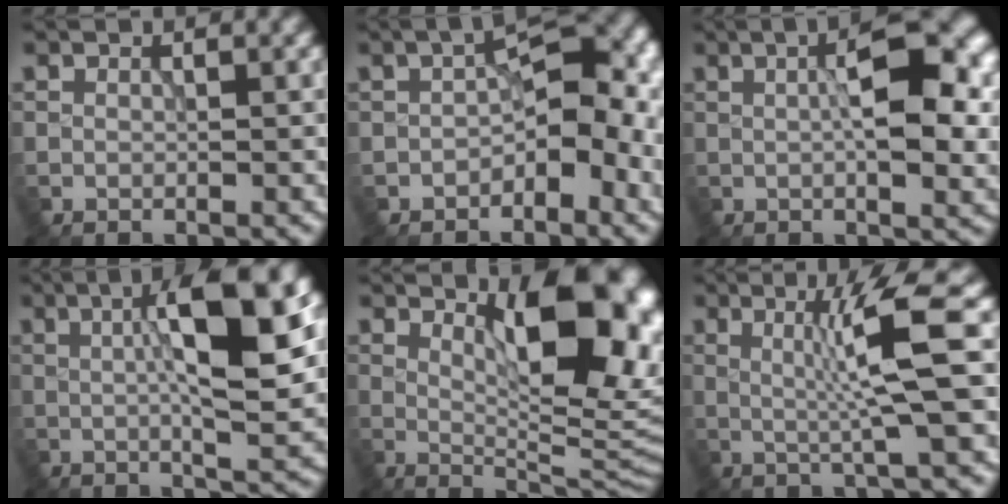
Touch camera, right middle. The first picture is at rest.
{"total": 5.7, "force": [-1.4, 3.0, 4.6], "torque": [-0.052, 0.014, -0.031]}
{"total": 8.8, "force": [1.1, 3.4, 8.1], "torque": [-0.111, 0.006, 0.016]}
{"total": 10.4, "force": [1.7, 2.7, 9.9], "torque": [-0.143, 0.006, 0.027]}
{"total": 11.8, "force": [3.8, 4.1, 10.4], "torque": [-0.131, -0.003, 0.063]}
{"total": 5.2, "force": [0.5, -0.1, 5.2], "torque": [-0.095, 0.007, 0.012]}